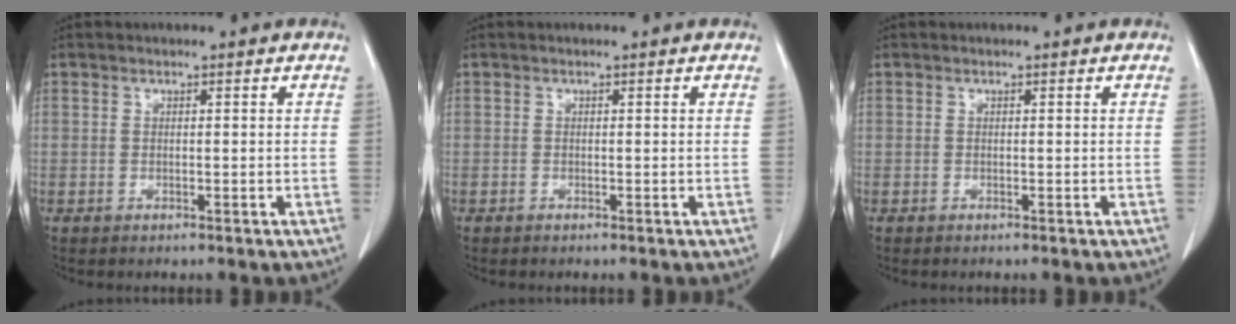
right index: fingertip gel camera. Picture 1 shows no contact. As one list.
[{"total": 0.0}, {"total": 0.0}]